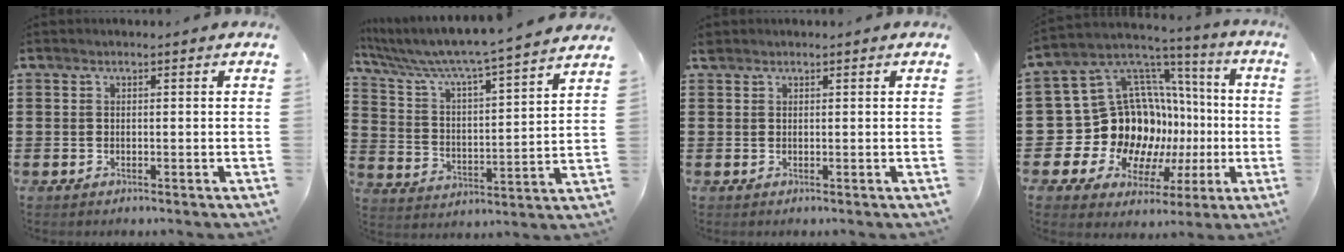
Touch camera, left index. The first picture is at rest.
{"total": 6.2, "force": [5.6, -0.5, 2.6], "torque": [-0.077, -0.049, 0.086]}
{"total": 0.7, "force": [0.6, 0.3, 0.1], "torque": [-0.005, 0.002, 0.013]}
{"total": 16.6, "force": [-1.2, 14.9, 7.2], "torque": [-0.170, -0.033, 0.021]}